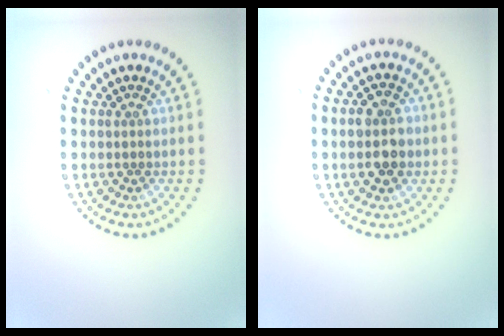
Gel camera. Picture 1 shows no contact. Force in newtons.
{"total": 3.5, "press": 3.5, "slide": 0.1}